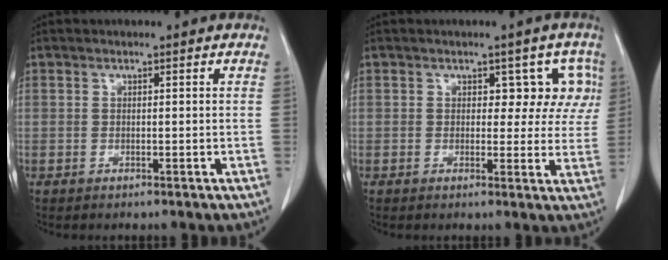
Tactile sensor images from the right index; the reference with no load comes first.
{"total": 5.5, "force": [1.8, 3.6, 3.7], "torque": [-0.013, 0.018, 0.015]}